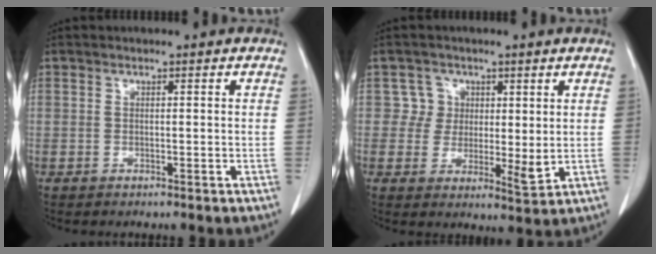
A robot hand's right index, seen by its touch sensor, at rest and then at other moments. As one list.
[{"total": 5.1, "force": [1.8, 4.4, 1.8], "torque": [-0.020, -0.005, 0.031]}]